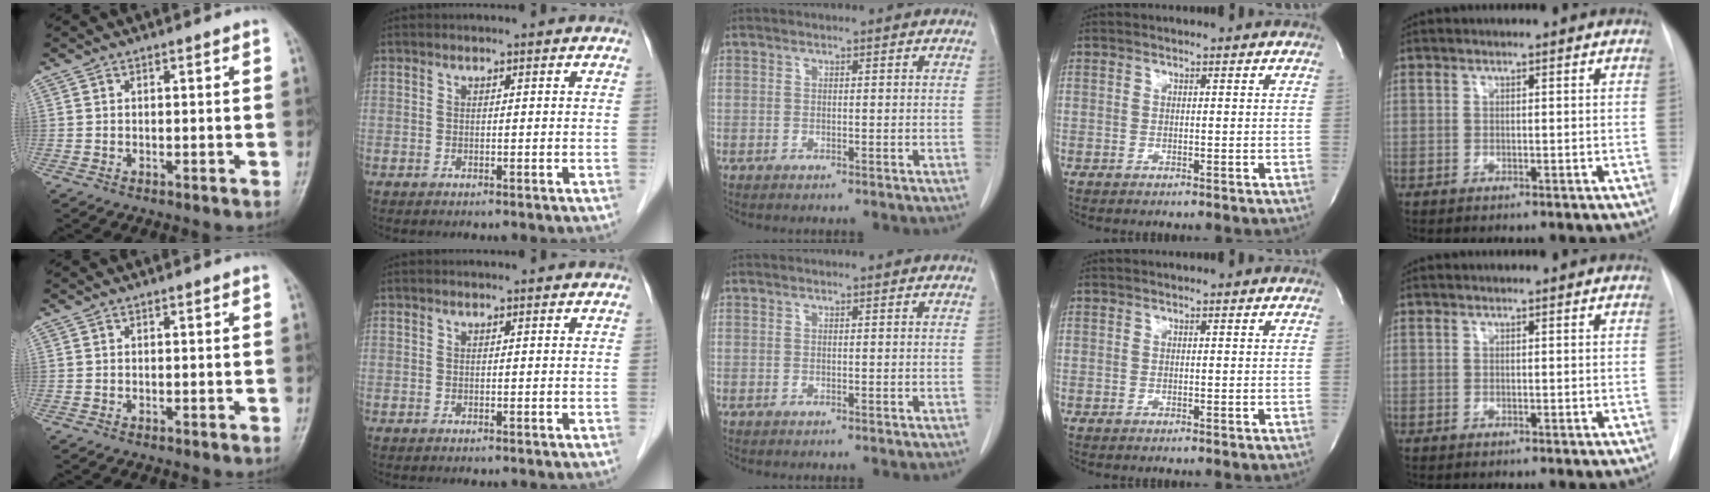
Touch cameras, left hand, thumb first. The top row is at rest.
{}